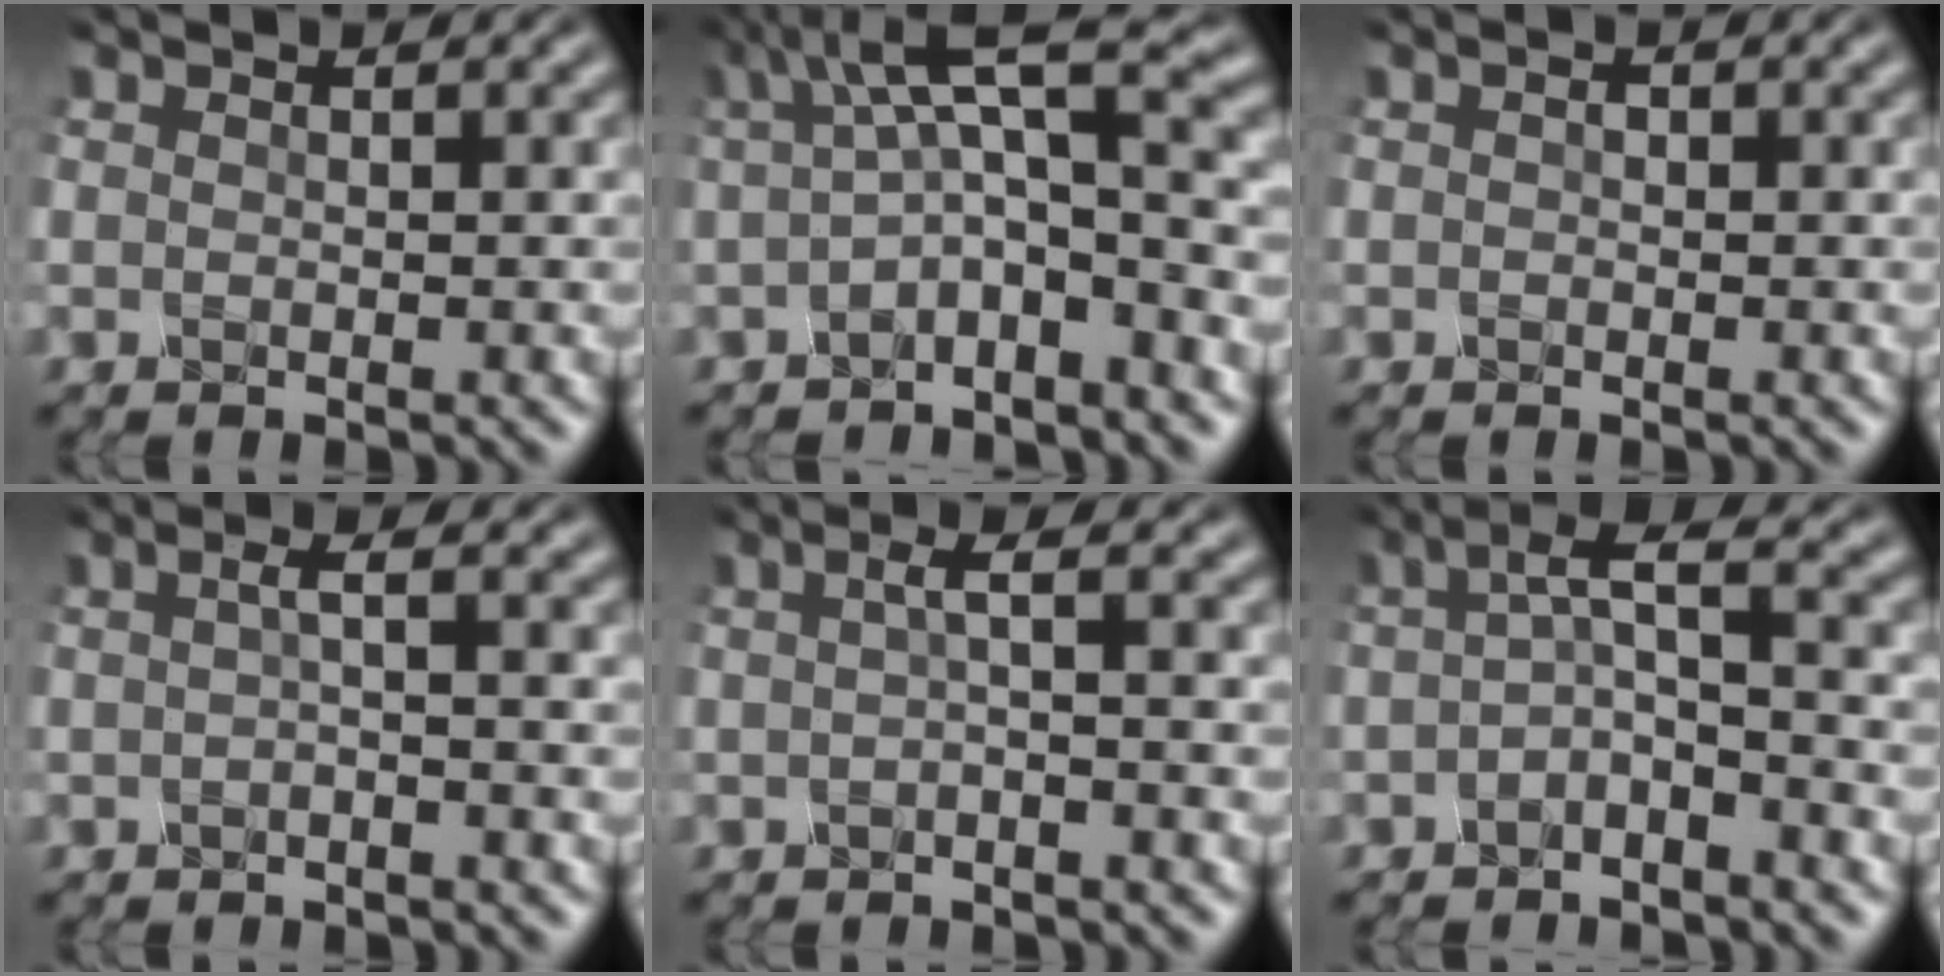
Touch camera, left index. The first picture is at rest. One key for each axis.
{"total": 6.2, "fx": 0.2, "fy": 2.0, "fz": 5.8, "tx": -0.095, "ty": 0.014, "tz": -0.008}
{"total": 0.8, "fx": -0.2, "fy": 0.6, "fz": 0.5, "tx": -0.009, "ty": 0.003, "tz": -0.008}
{"total": 1.4, "fx": -0.6, "fy": 0.1, "fz": 1.3, "tx": -0.028, "ty": 0.003, "tz": -0.015}
{"total": 1.7, "fx": -0.5, "fy": 0.2, "fz": 1.6, "tx": -0.033, "ty": 0.005, "tz": -0.014}
{"total": 3.0, "fx": -0.9, "fy": 0.7, "fz": 2.8, "tx": -0.053, "ty": 0.012, "tz": -0.025}